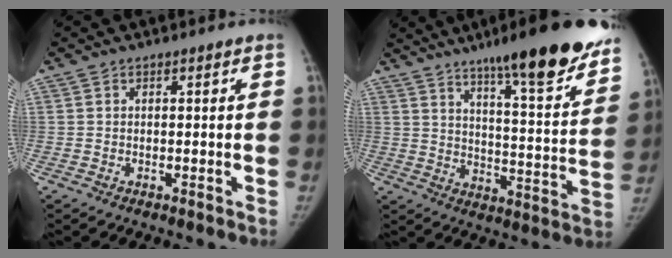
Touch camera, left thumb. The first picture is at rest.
{"total": 23.8, "force": [17.1, 3.7, 16.1], "torque": [-0.205, -0.075, 0.243]}